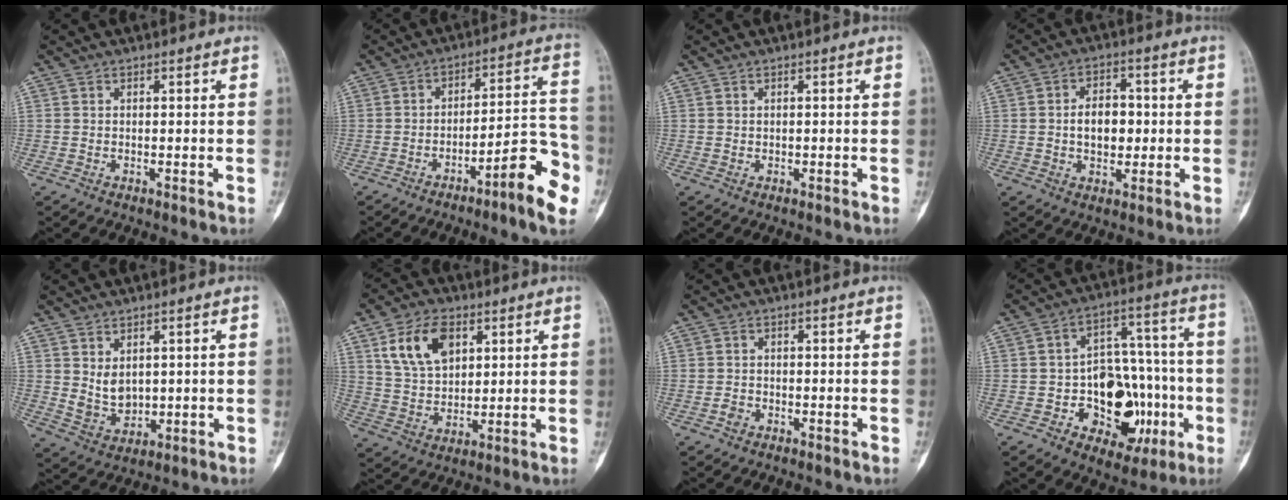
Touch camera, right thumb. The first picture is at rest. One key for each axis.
{"total": 12.9, "fx": -6.6, "fy": 2.3, "fz": 10.8, "tx": -0.134, "ty": 0.059, "tz": -0.096}
{"total": 0.0}
{"total": 7.2, "fx": -0.2, "fy": 4.8, "fz": 5.4, "tx": -0.064, "ty": 0.011, "tz": -0.006}
{"total": 5.2, "fx": 1.3, "fy": 3.6, "fz": 3.4, "tx": -0.046, "ty": -0.021, "tz": 0.040}
{"total": 11.2, "fx": 4.6, "fy": 7.0, "fz": 7.3, "tx": -0.114, "ty": -0.012, "tz": 0.091}
{"total": 1.5, "fx": -0.9, "fy": 1.0, "fz": 0.6, "tx": -0.013, "ty": 0.005, "tz": -0.017}
{"total": 19.3, "fx": -5.3, "fy": 12.5, "fz": 13.7, "tx": -0.136, "ty": 0.043, "tz": -0.068}